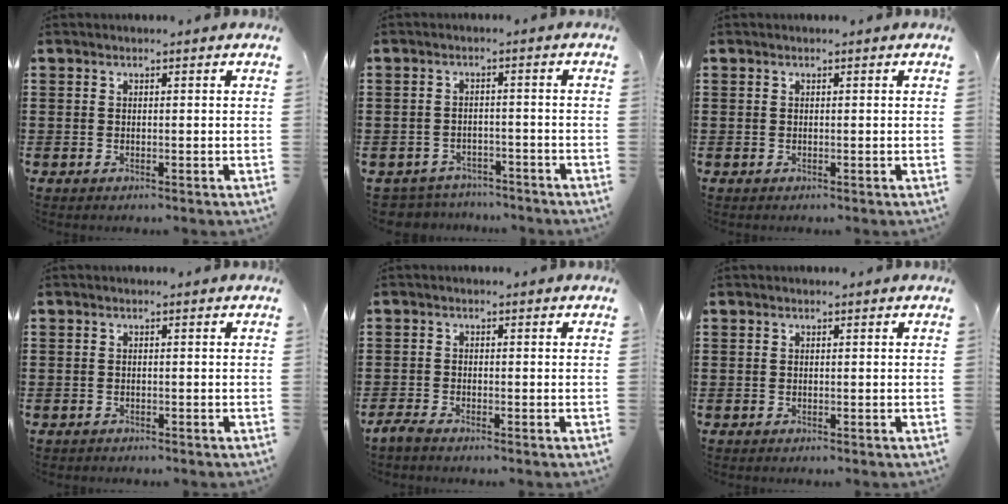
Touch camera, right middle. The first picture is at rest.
{"total": 3.2, "force": [-3.1, 0.6, -0.3], "torque": [-0.004, 0.001, -0.070]}
{"total": 0.0}
{"total": 0.8, "force": [-0.8, 0.2, 0.0], "torque": [-0.002, 0.002, -0.018]}
{"total": 1.9, "force": [-1.7, 0.3, 0.7], "torque": [-0.029, 0.000, -0.038]}
{"total": 0.0}